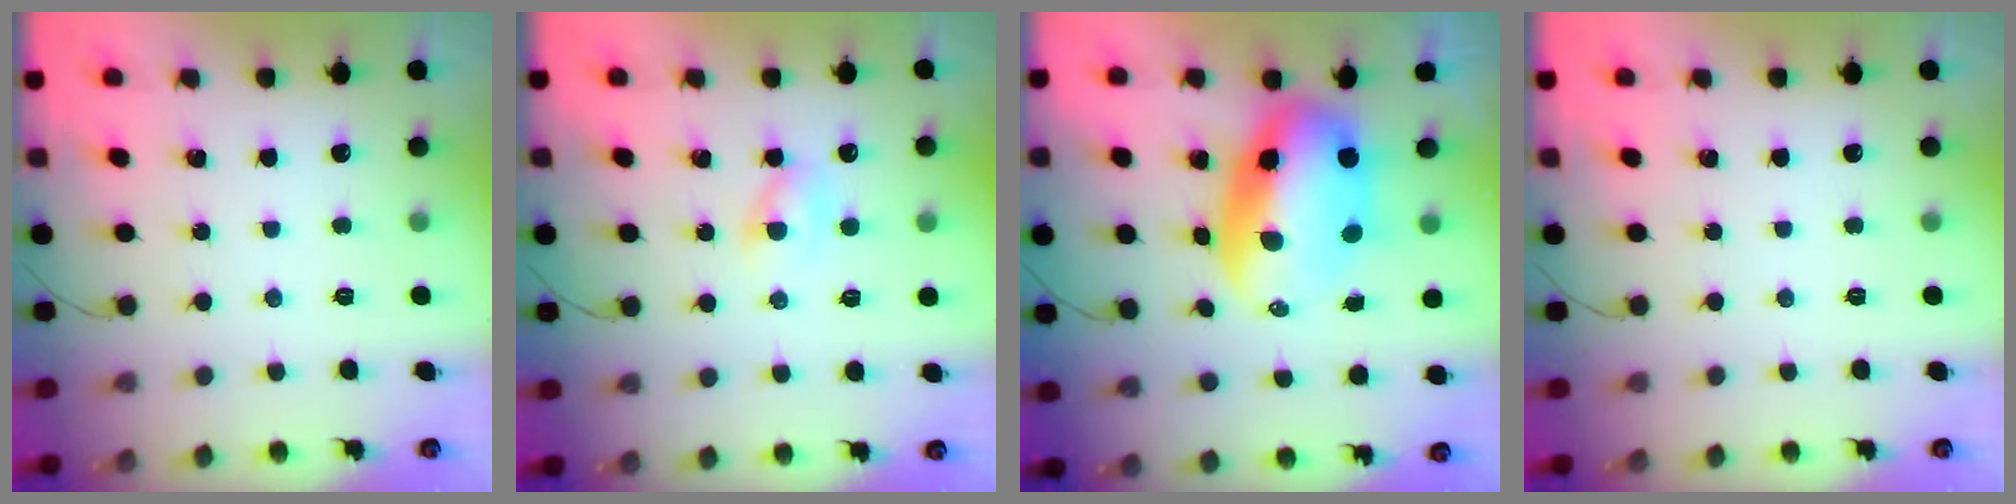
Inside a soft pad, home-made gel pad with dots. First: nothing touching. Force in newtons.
{"total": 2.8, "press": 2.5, "slide": 1.3}
{"total": 12.1, "press": 11.7, "slide": 3.0}
{"total": 0.0}